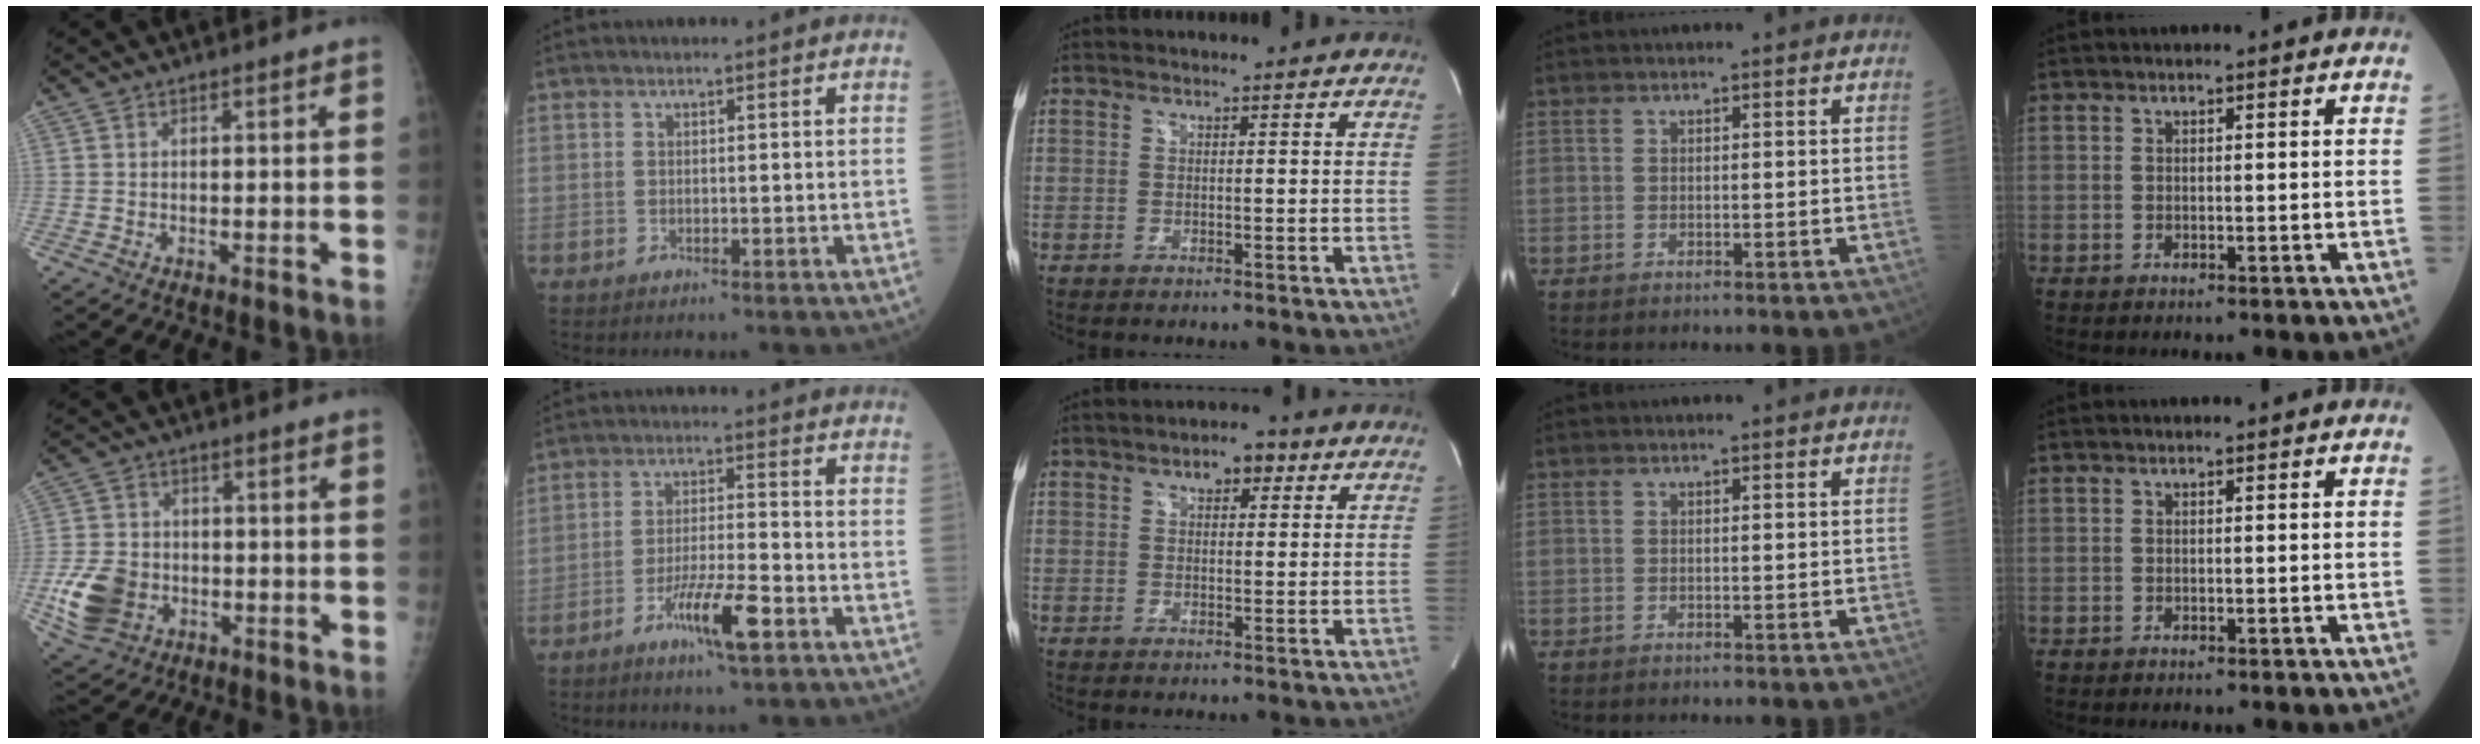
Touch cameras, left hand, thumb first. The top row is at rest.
{"thumb": {"total": 10.5, "force": [-2.9, 8.2, 5.8], "torque": [-0.102, 0.009, -0.051]}, "index": {"total": 7.7, "force": [-4.2, 0.7, 6.4], "torque": [-0.123, -0.009, -0.073]}, "middle": {"total": 3.9, "force": [1.9, 1.9, 2.7], "torque": [-0.042, 0.017, 0.028]}}